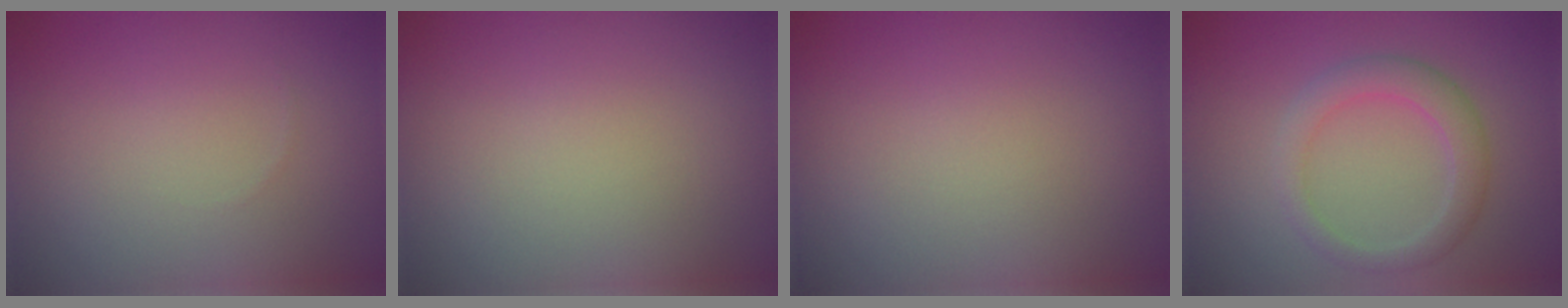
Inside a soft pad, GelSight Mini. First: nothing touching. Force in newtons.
{"total": 0.0}
{"total": 0.0}
{"total": 3.0, "press": 3.0, "slide": 0.0}